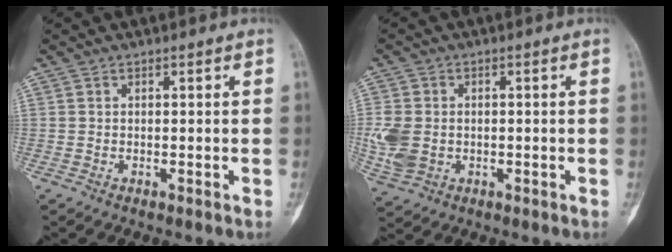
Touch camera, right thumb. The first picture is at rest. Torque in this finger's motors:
{"motor_torque": [0.02, 0.12, 0.54, -0.29, 0.10]}